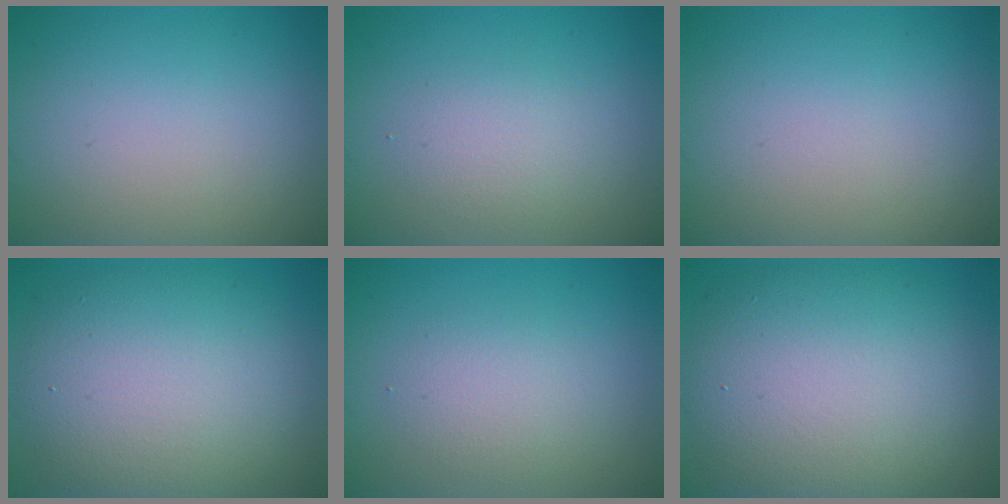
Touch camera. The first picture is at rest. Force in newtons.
{"total": 1.9, "press": 1.9, "slide": 0.2}
{"total": 0.0}
{"total": 9.4, "press": 9.4, "slide": 0.4}
{"total": 2.2, "press": 2.2, "slide": 0.1}
{"total": 10.7, "press": 10.7, "slide": 0.7}